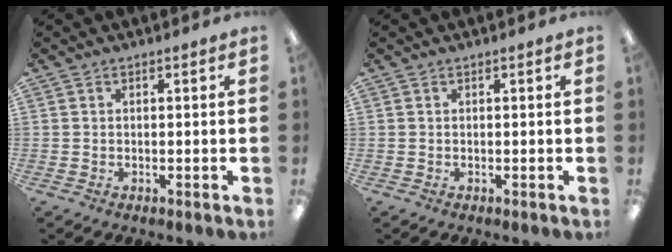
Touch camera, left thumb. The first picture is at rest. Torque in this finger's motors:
{"motor_torque": [0.00, 0.00, -0.11, 0.07, 0.00]}